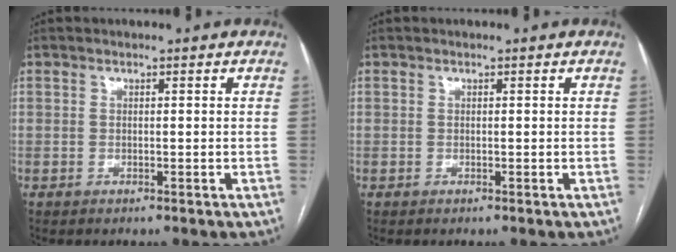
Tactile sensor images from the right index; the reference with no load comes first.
{"total": 0.0}